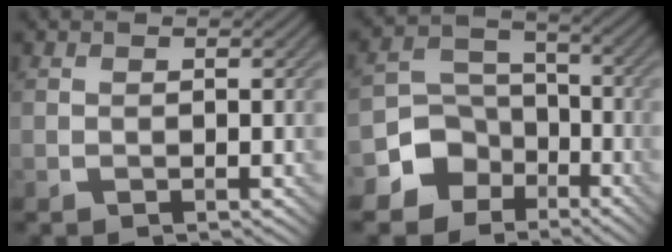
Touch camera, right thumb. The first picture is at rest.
{"total": 7.7, "force": [-4.3, 6.0, 2.2], "torque": [-0.049, -0.010, -0.098]}